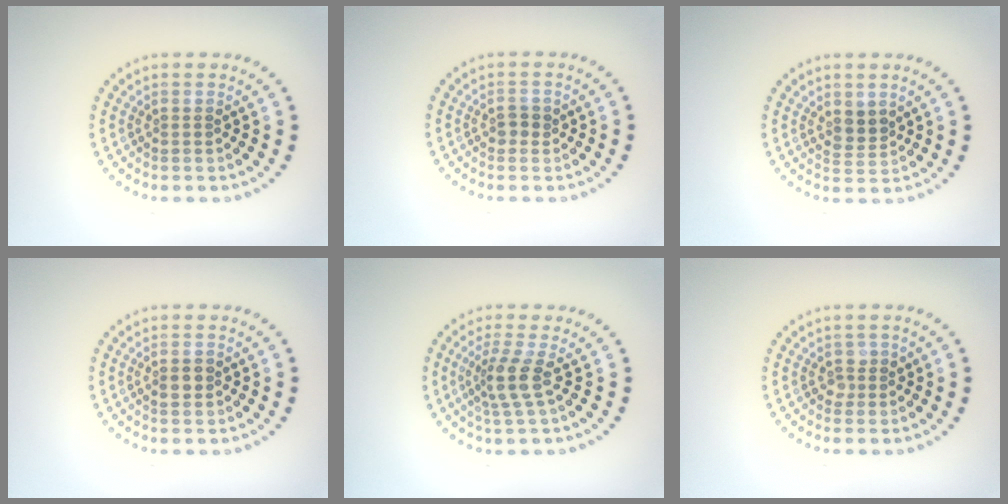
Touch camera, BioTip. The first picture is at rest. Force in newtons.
{"total": 1.3, "press": 1.2, "slide": 0.4}
{"total": 1.9, "press": 1.6, "slide": 1.1}
{"total": 1.3, "press": 1.3, "slide": 0.1}
{"total": 2.7, "press": 2.0, "slide": 1.8}
{"total": 1.3, "press": 1.1, "slide": 0.6}